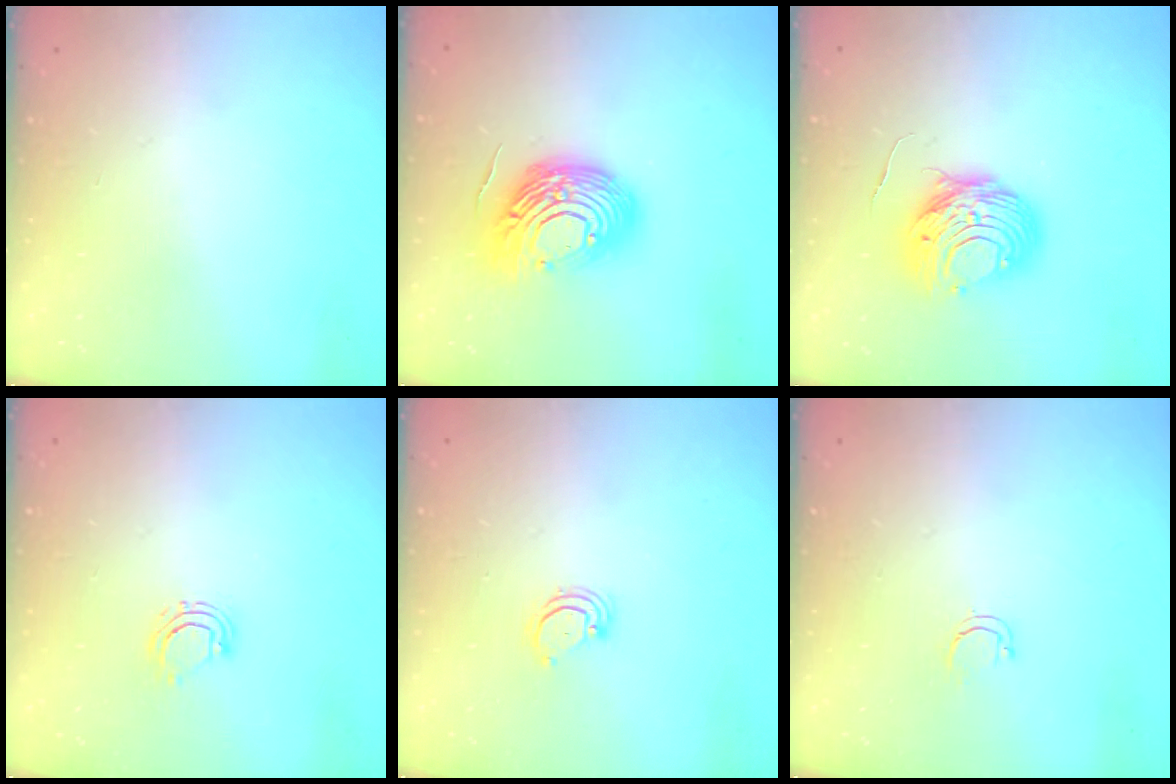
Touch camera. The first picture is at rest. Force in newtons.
{"total": 17.4, "press": 17.3, "slide": 2.1}
{"total": 11.2, "press": 11.2, "slide": 0.9}
{"total": 4.5, "press": 4.5, "slide": 0.2}
{"total": 2.8, "press": 2.8, "slide": 0.2}
{"total": 3.5, "press": 3.4, "slide": 0.8}